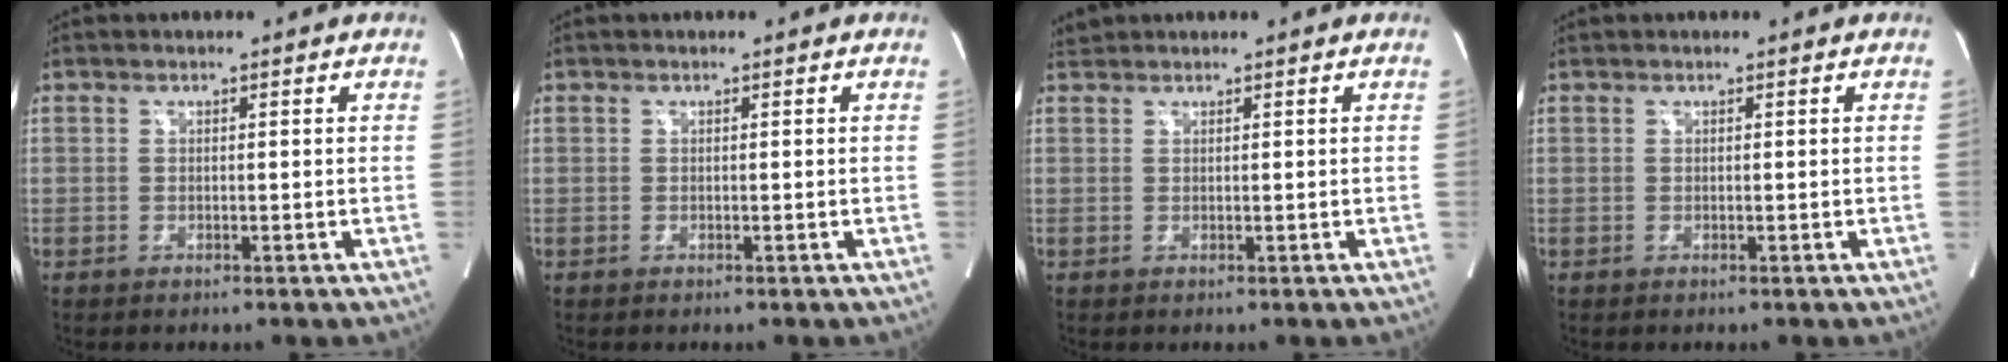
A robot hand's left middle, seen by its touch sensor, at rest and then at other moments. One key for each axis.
{"total": 0.0}
{"total": 1.1, "fx": 1.0, "fy": 0.1, "fz": -0.2, "tx": -0.007, "ty": 0.010, "tz": 0.025}
{"total": 0.0}